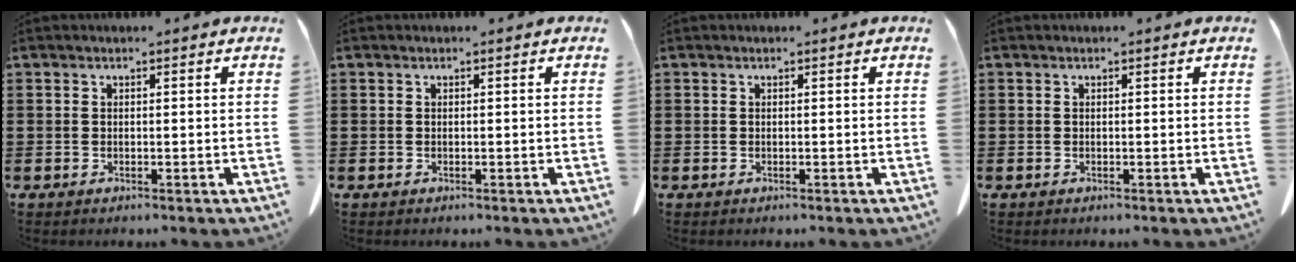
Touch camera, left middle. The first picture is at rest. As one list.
[{"total": 0.0}, {"total": 0.0}, {"total": 0.0}]